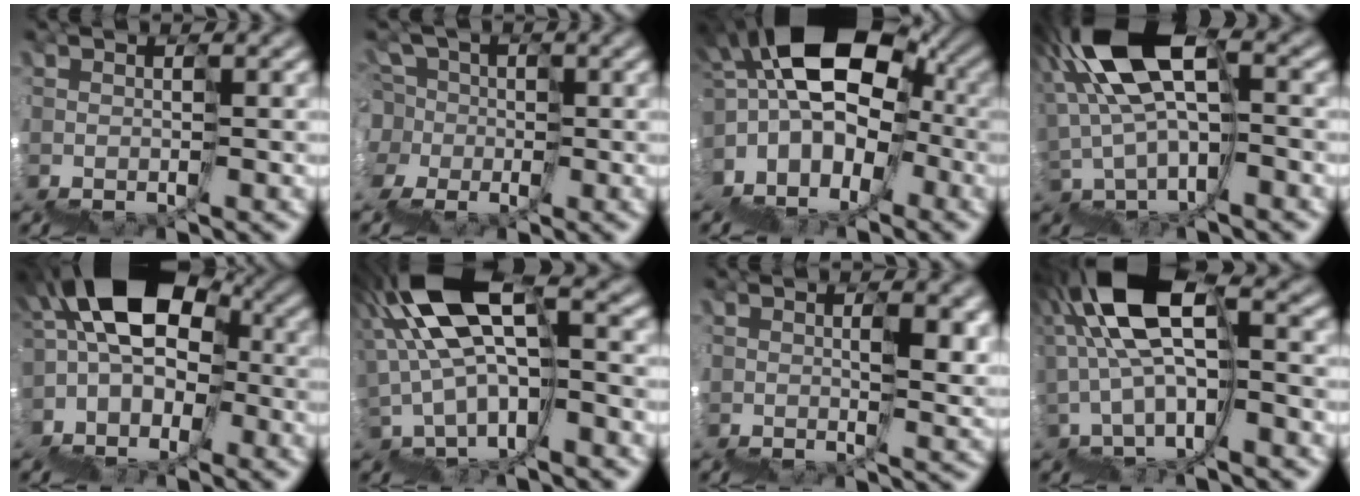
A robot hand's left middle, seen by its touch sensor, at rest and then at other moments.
{"total": 3.5, "force": [0.0, 3.3, -1.1], "torque": [0.025, 0.031, -0.015]}
{"total": 9.2, "force": [1.0, 6.4, 6.4], "torque": [-0.072, 0.028, 0.011]}
{"total": 7.7, "force": [3.3, 3.8, 5.8], "torque": [-0.118, 0.032, 0.050]}
{"total": 8.1, "force": [0.3, 6.4, 4.9], "torque": [-0.058, 0.032, -0.003]}
{"total": 7.8, "force": [2.6, 3.8, 6.3], "torque": [-0.127, 0.035, 0.048]}
{"total": 4.9, "force": [2.8, 2.3, 3.3], "torque": [-0.063, -0.004, 0.057]}
{"total": 7.1, "force": [2.3, 3.5, 5.7], "torque": [-0.124, 0.038, 0.039]}